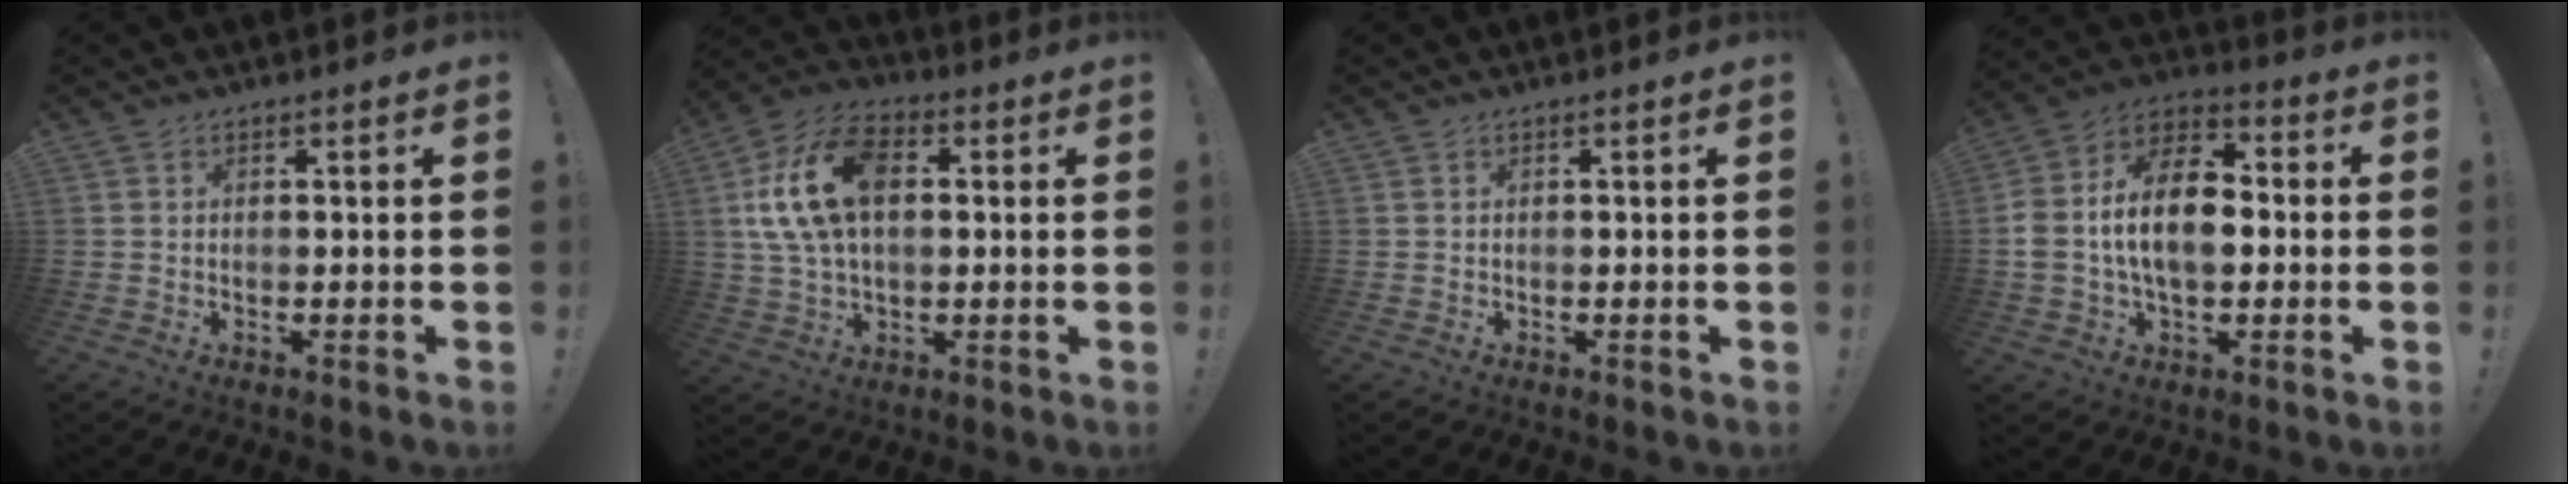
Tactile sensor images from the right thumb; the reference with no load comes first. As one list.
[{"total": 17.1, "force": [3.0, 10.7, 13.0], "torque": [-0.249, 0.003, 0.051]}, {"total": 0.0}, {"total": 17.0, "force": [-0.8, 10.9, 13.0], "torque": [-0.239, 0.021, -0.012]}]